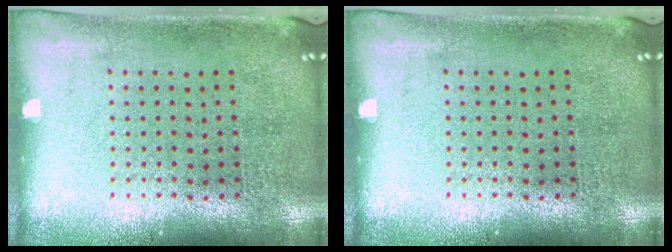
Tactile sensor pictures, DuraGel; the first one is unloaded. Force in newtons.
{"total": 0.0}